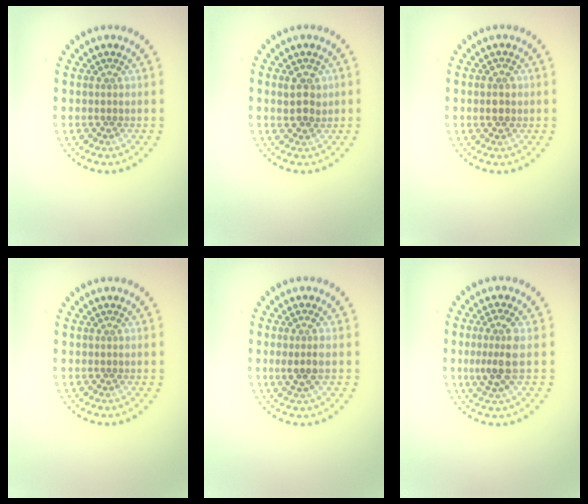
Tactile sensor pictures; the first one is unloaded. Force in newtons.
{"total": 2.3, "press": 2.2, "slide": 0.7}
{"total": 1.9, "press": 1.9, "slide": 0.1}
{"total": 0.0}
{"total": 2.0, "press": 1.7, "slide": 1.0}
{"total": 3.0, "press": 2.6, "slide": 1.5}